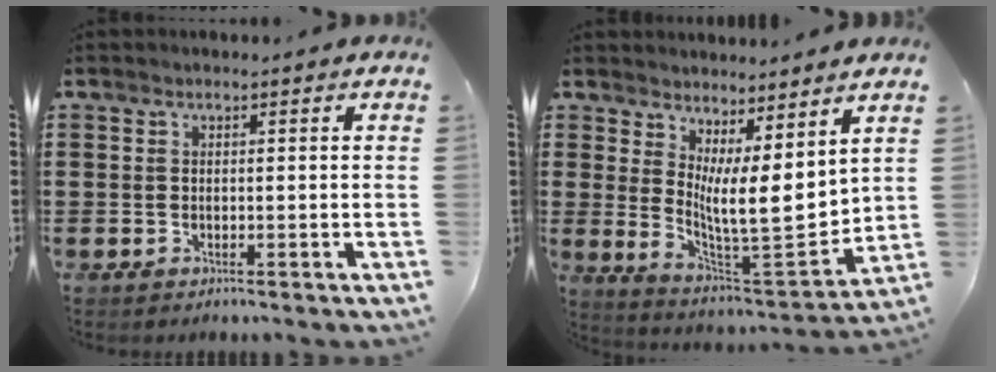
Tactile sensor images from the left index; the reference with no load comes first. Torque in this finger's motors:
{"motor_torque": [1.40, -0.74, 0.68, 0.21]}